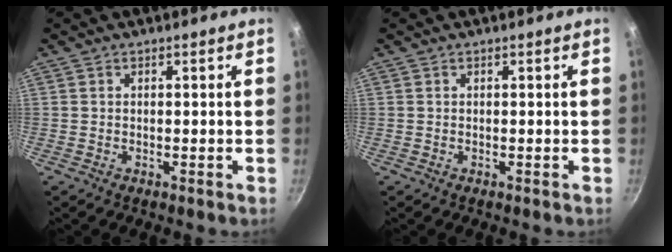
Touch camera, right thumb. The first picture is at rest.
{"total": 0.0}